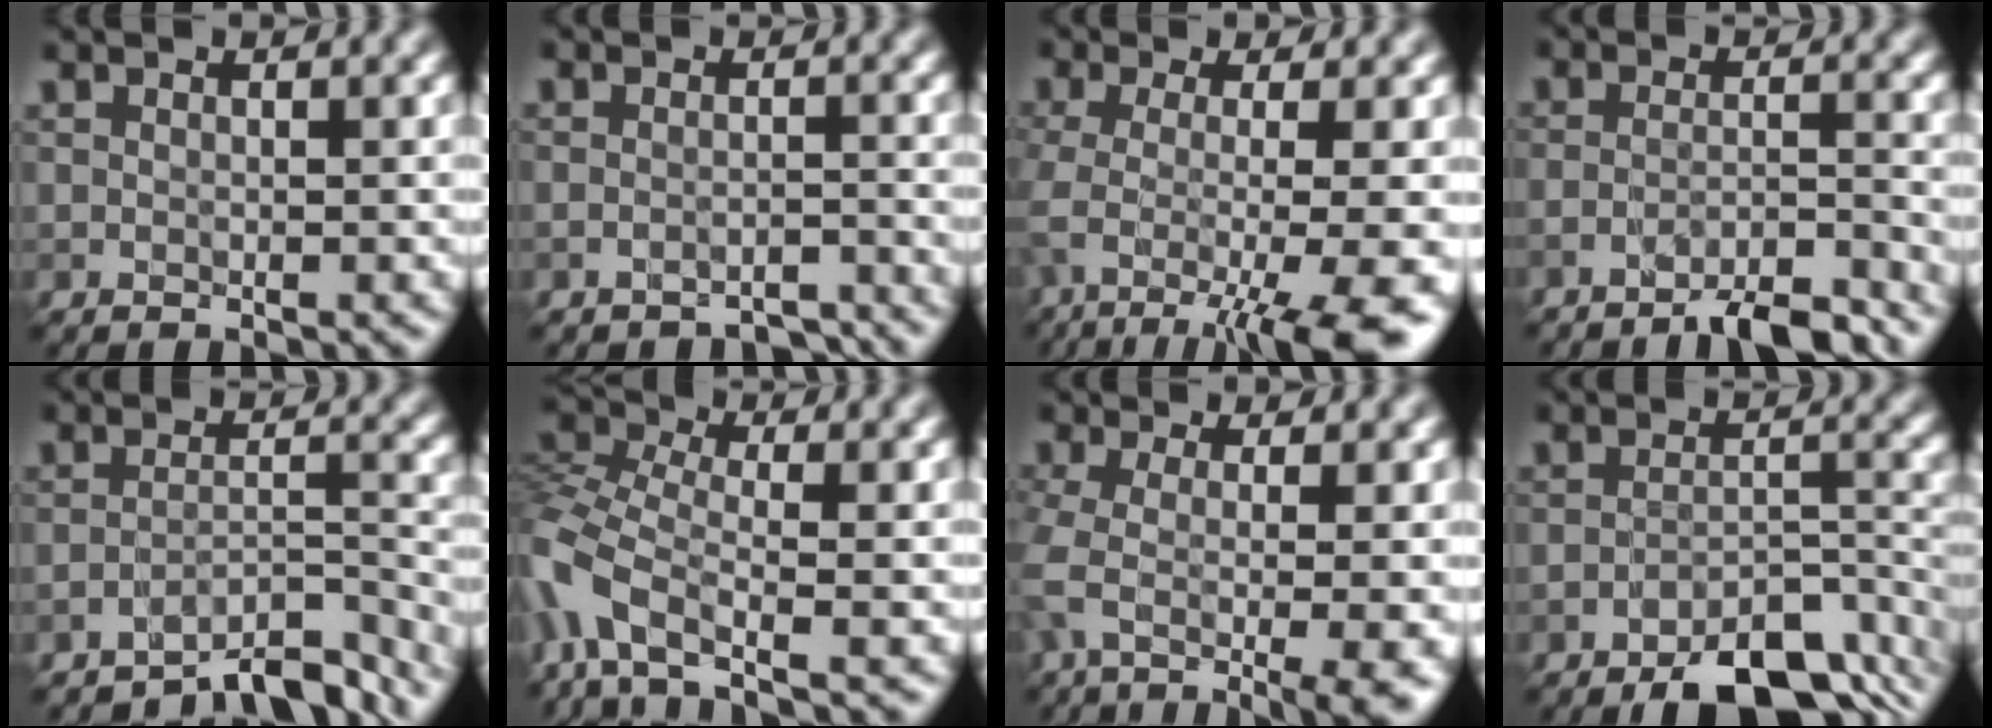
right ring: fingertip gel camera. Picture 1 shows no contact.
{"total": 2.1, "force": [-2.1, 0.1, 0.1], "torque": [0.004, 0.002, -0.035]}
{"total": 7.4, "force": [-2.9, 1.9, 6.6], "torque": [-0.096, -0.018, -0.050]}
{"total": 5.2, "force": [-4.4, 0.6, 2.8], "torque": [-0.037, 0.003, -0.074]}
{"total": 5.4, "force": [-5.0, 0.6, 1.7], "torque": [-0.022, 0.004, -0.081]}
{"total": 7.1, "force": [-3.4, 3.6, 5.0], "torque": [-0.117, -0.005, -0.086]}
{"total": 7.1, "force": [-1.9, 2.2, 6.5], "torque": [-0.107, -0.017, -0.032]}
{"total": 8.6, "force": [-6.3, 3.1, 5.0], "torque": [-0.065, -0.008, -0.099]}